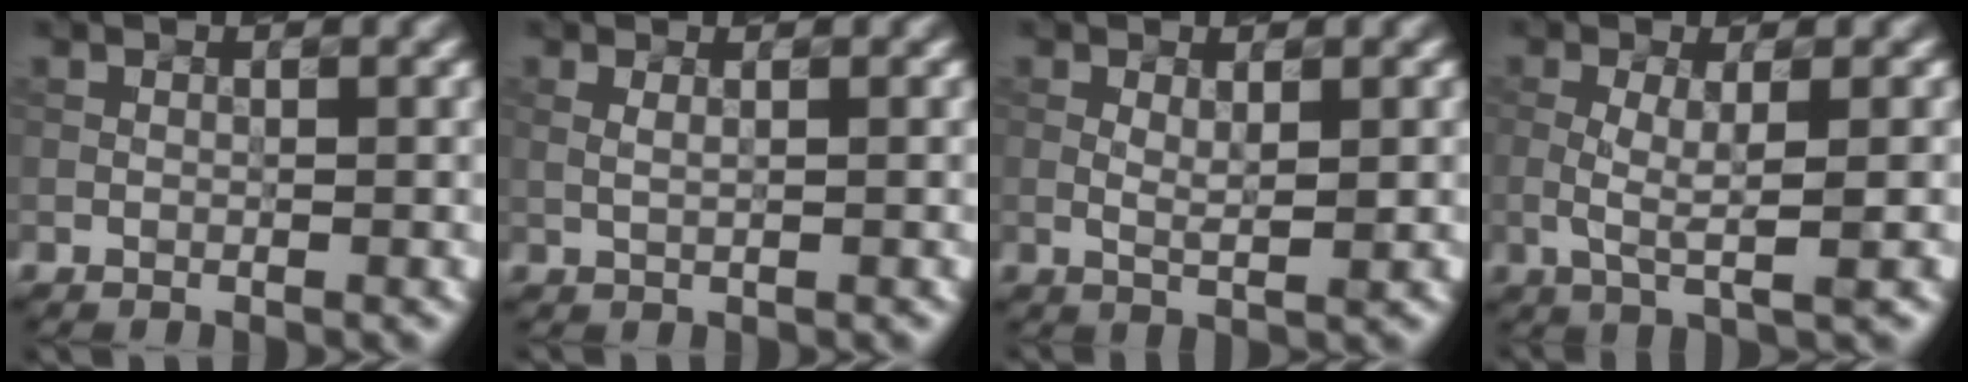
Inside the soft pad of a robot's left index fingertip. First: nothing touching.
{"total": 1.0, "force": [0.5, 0.4, 0.7], "torque": [-0.012, 0.002, 0.002]}
{"total": 1.2, "force": [0.3, 0.1, 1.2], "torque": [-0.027, 0.000, 0.012]}
{"total": 2.7, "force": [-0.4, 0.4, 2.6], "torque": [-0.058, -0.002, -0.001]}